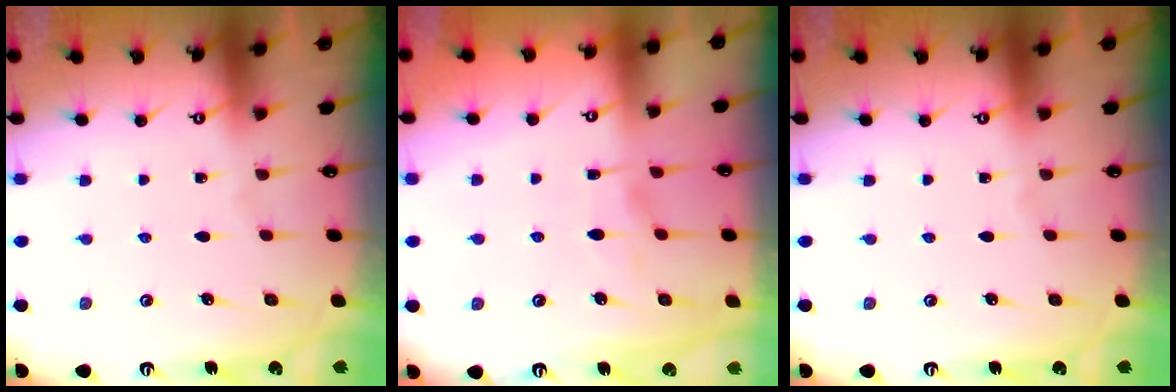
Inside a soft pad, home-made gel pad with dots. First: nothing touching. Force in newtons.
{"total": 1.7, "press": 1.4, "slide": 1.1}
{"total": 0.0}